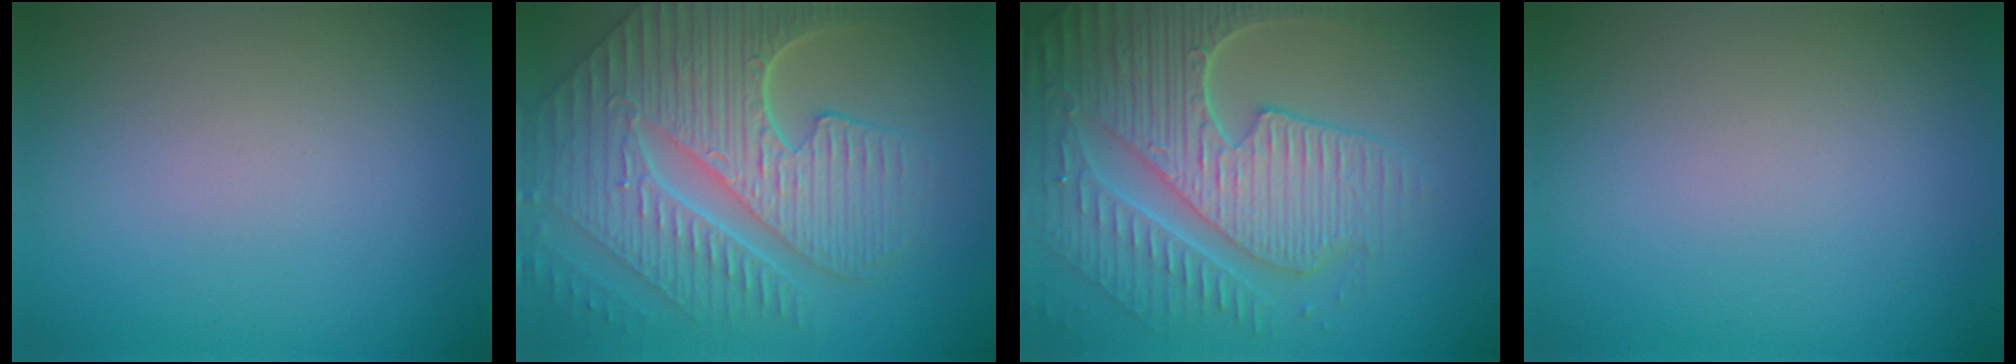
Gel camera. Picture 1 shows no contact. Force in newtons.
{"total": 10.1, "press": 6.9, "slide": 7.4}
{"total": 9.2, "press": 6.6, "slide": 6.4}
{"total": 0.0}